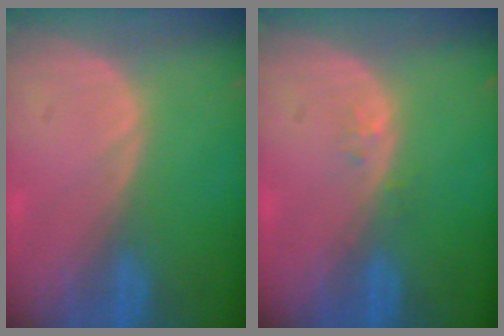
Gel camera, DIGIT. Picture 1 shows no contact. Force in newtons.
{"total": 0.9, "press": 0.9, "slide": 0.2}